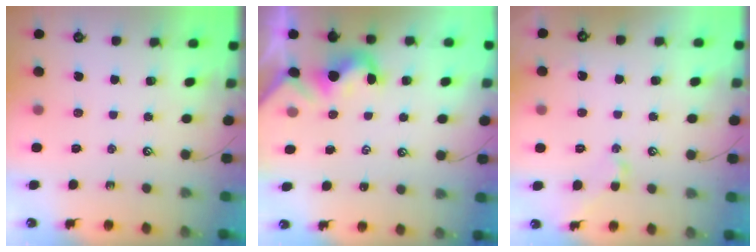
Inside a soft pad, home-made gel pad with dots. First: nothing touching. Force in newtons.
{"total": 1.5, "press": 1.4, "slide": 0.3}
{"total": 0.6, "press": 0.6, "slide": 0.1}